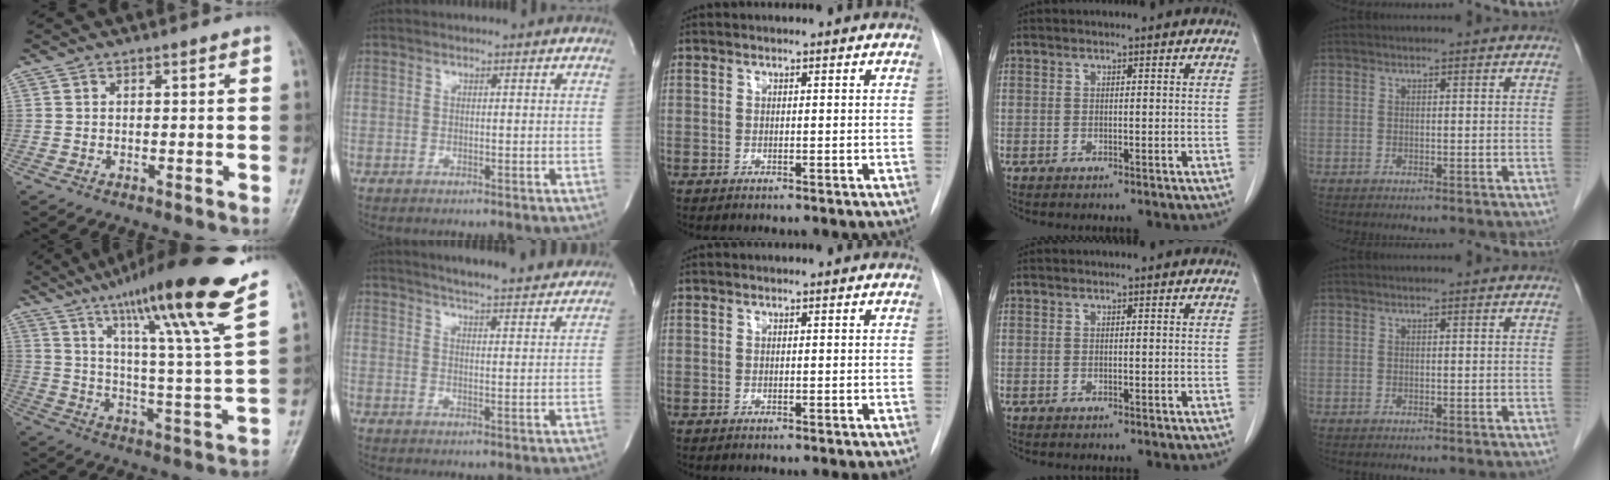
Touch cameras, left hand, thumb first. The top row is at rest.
{"thumb": {"total": 22.4, "force": [15.6, 0.3, 16.2], "torque": [-0.231, -0.073, 0.239]}, "index": {"total": 17.4, "force": [15.9, 1.7, 6.8], "torque": [-0.100, 0.000, 0.199]}}